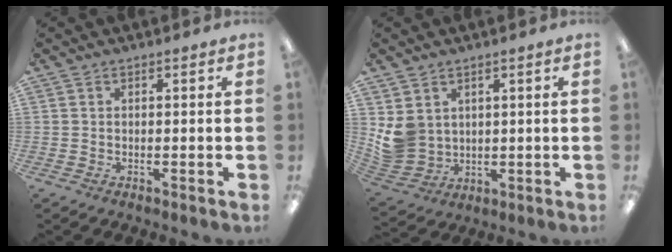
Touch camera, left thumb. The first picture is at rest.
{"total": 7.2, "force": [2.5, 6.3, 2.3], "torque": [-0.064, -0.007, 0.055]}